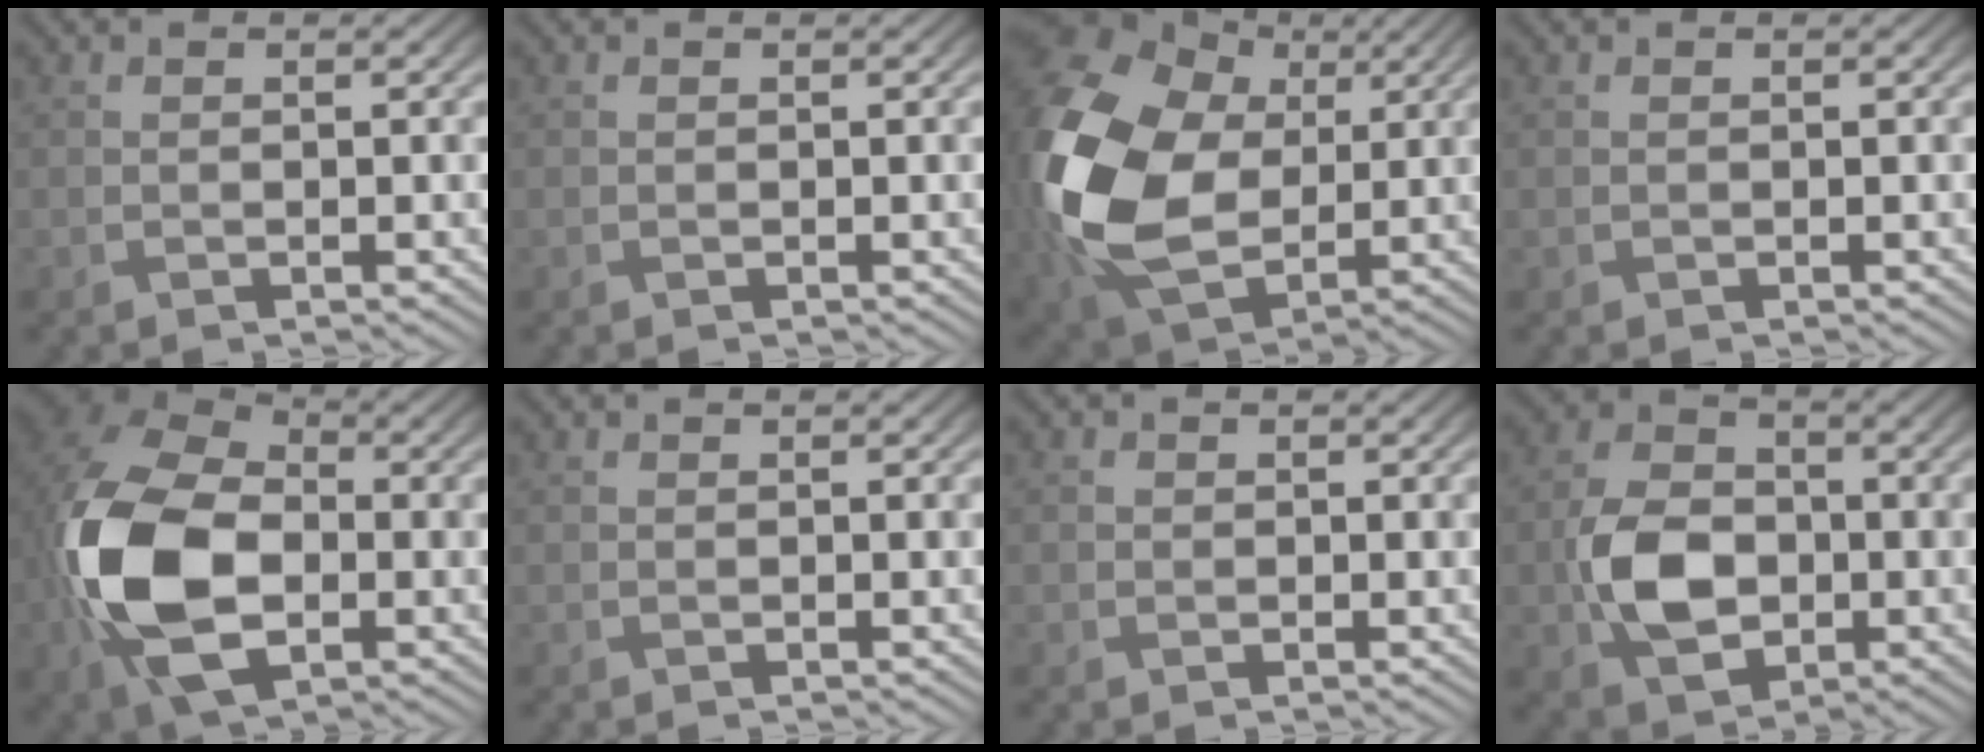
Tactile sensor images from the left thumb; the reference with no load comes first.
{"total": 0.0}
{"total": 18.8, "force": [1.8, 14.1, 12.3], "torque": [-0.340, -0.049, 0.074]}
{"total": 0.0}
{"total": 16.3, "force": [-2.7, 10.5, 12.2], "torque": [-0.305, -0.032, -0.053]}
{"total": 0.0}
{"total": 0.6, "force": [0.0, 0.6, 0.0], "torque": [0.003, -0.003, -0.002]}
{"total": 8.1, "force": [-1.5, 5.7, 5.6], "torque": [-0.125, -0.002, -0.034]}